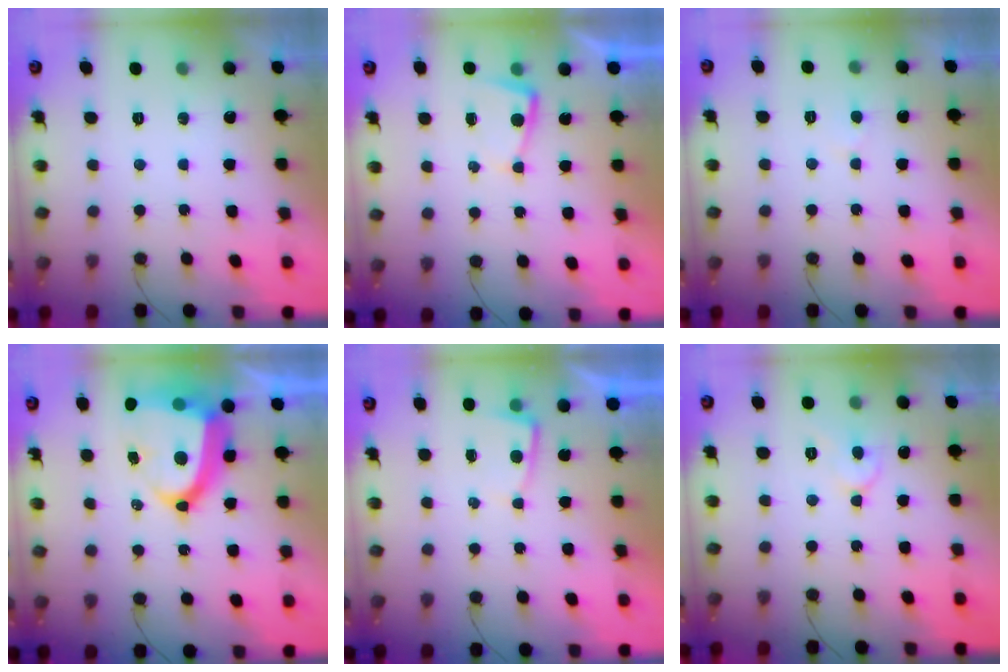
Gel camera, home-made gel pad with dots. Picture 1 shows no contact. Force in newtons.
{"total": 2.4, "press": 2.3, "slide": 0.4}
{"total": 2.5, "press": 2.5, "slide": 0.2}
{"total": 18.7, "press": 18.5, "slide": 2.7}
{"total": 2.2, "press": 2.2, "slide": 0.4}
{"total": 5.9, "press": 5.9, "slide": 0.8}